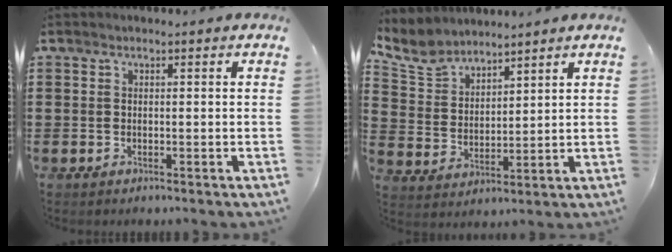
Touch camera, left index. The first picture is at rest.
{"total": 5.9, "force": [5.4, 2.1, 1.3], "torque": [-0.053, -0.020, 0.099]}